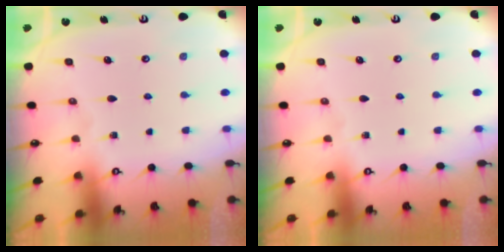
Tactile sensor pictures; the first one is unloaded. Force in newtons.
{"total": 0.0}